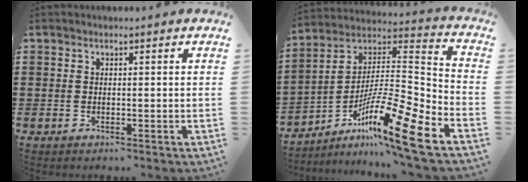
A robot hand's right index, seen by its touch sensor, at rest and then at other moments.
{"total": 14.8, "force": [-9.7, 1.2, 11.1], "torque": [-0.191, 0.010, -0.182]}